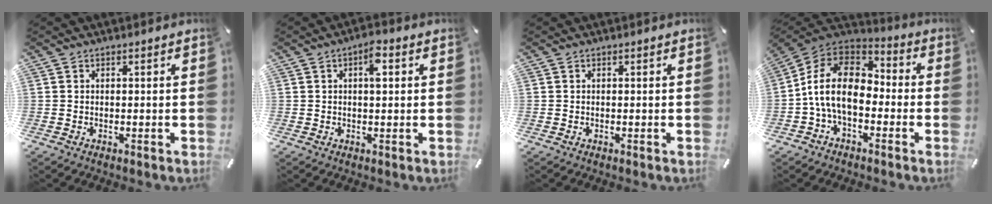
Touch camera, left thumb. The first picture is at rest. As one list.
[{"total": 4.6, "force": [1.3, 2.0, 3.9], "torque": [-0.050, -0.003, 0.013]}, {"total": 0.0}, {"total": 14.7, "force": [-3.4, 9.5, 10.7], "torque": [-0.228, 0.030, -0.067]}]